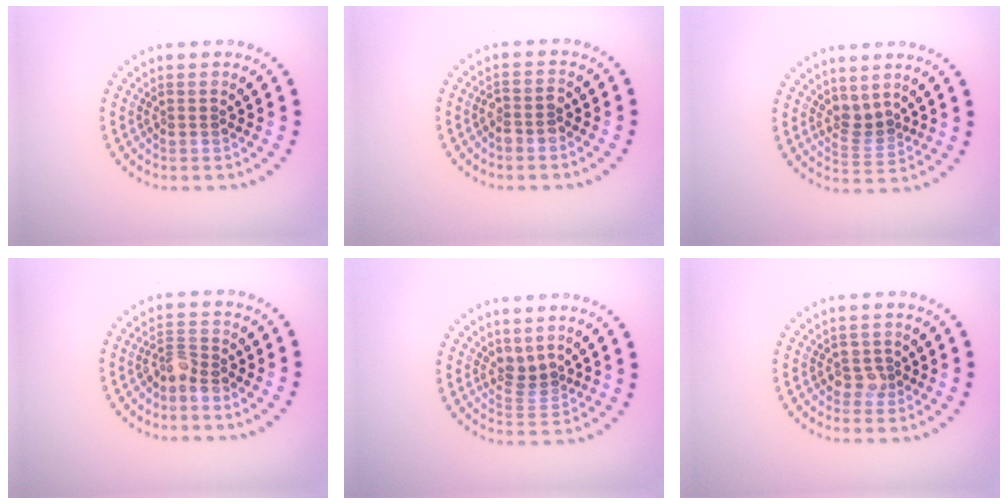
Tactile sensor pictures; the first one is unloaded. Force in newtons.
{"total": 1.6, "press": 1.5, "slide": 0.7}
{"total": 2.0, "press": 1.4, "slide": 1.4}
{"total": 2.1, "press": 1.5, "slide": 1.4}
{"total": 2.0, "press": 1.4, "slide": 1.4}
{"total": 1.5, "press": 1.3, "slide": 0.7}